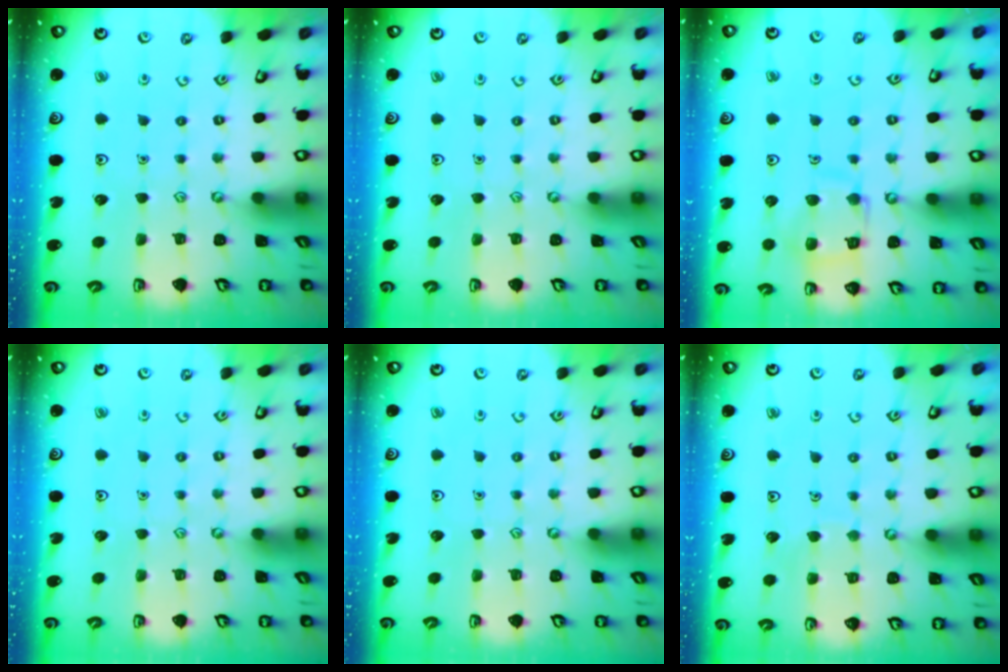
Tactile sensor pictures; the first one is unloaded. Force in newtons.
{"total": 0.0}
{"total": 12.3, "press": 12.2, "slide": 1.4}
{"total": 0.0}
{"total": 0.0}
{"total": 3.7, "press": 3.7, "slide": 0.3}